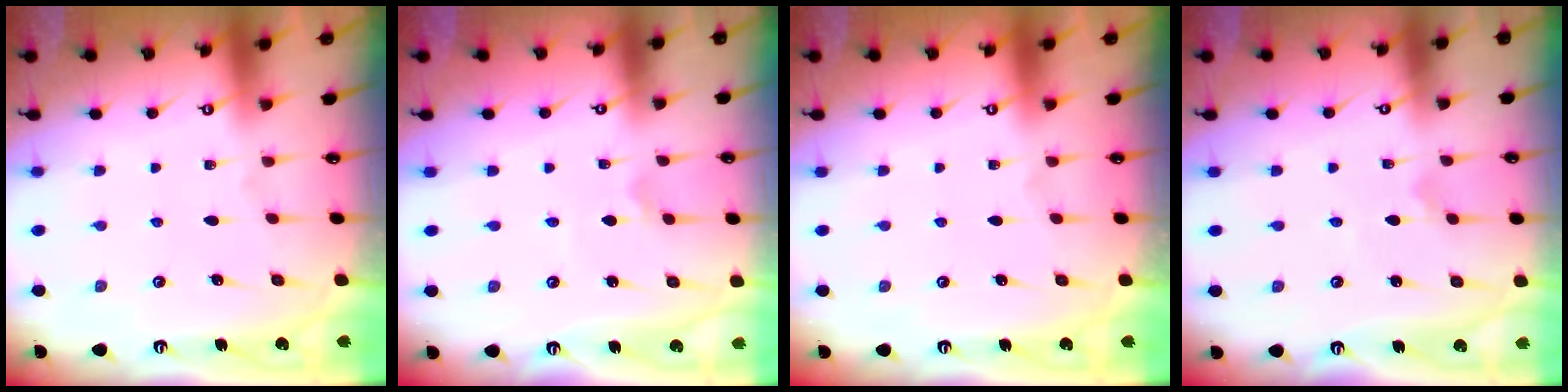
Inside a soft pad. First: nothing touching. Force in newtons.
{"total": 0.7, "press": 0.7, "slide": 0.1}
{"total": 0.0}
{"total": 1.8, "press": 1.7, "slide": 0.1}